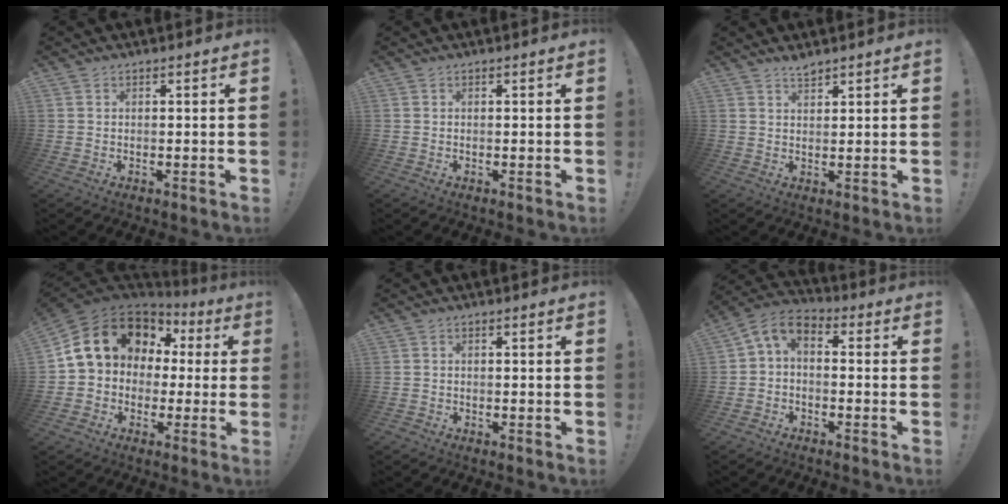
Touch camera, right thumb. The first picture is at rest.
{"total": 0.0}
{"total": 2.5, "force": [2.3, 0.4, 0.8], "torque": [-0.010, -0.016, 0.040]}
{"total": 15.7, "force": [4.9, 12.3, 8.5], "torque": [-0.141, -0.010, 0.106]}
{"total": 0.8, "force": [-0.7, 0.3, 0.1], "torque": [-0.001, 0.002, -0.013]}
{"total": 5.2, "force": [-0.3, 3.3, 4.0], "torque": [-0.089, 0.000, -0.001]}